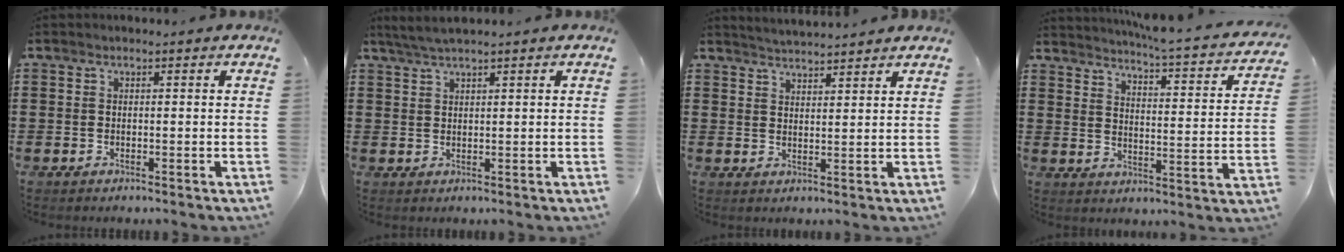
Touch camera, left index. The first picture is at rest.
{"total": 2.3, "force": [1.9, -0.1, 1.3], "torque": [-0.028, 0.003, 0.037]}
{"total": 3.0, "force": [3.0, -0.6, 0.0], "torque": [-0.009, -0.011, 0.055]}
{"total": 4.0, "force": [3.6, -0.7, 1.5], "torque": [-0.051, -0.037, 0.052]}